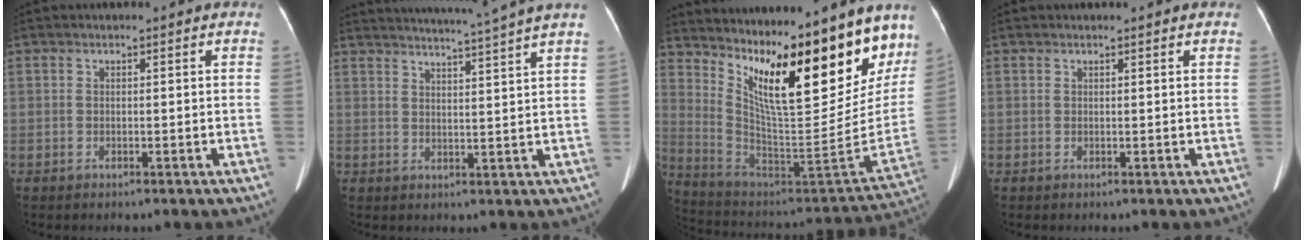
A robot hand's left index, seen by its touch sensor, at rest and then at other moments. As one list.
[{"total": 13.4, "force": [12.0, -2.7, 5.5], "torque": [-0.091, -0.031, 0.153]}, {"total": 25.8, "force": [17.4, 6.1, 18.1], "torque": [-0.291, -0.021, 0.274]}, {"total": 1.1, "force": [1.0, -0.1, 0.4], "torque": [-0.011, 0.011, 0.018]}]